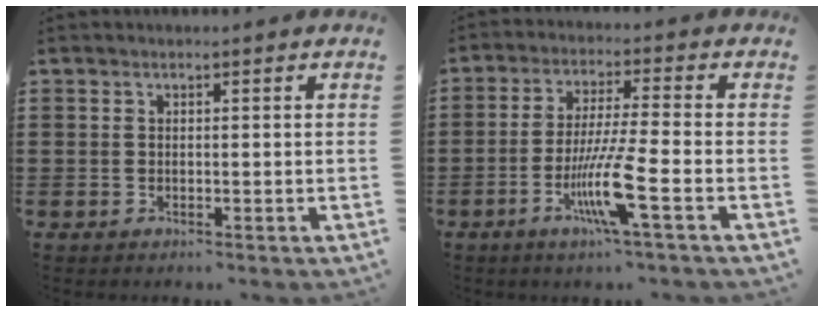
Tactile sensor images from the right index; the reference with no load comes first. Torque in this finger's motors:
{"motor_torque": [2.14, 0.00, 0.59, 0.21]}